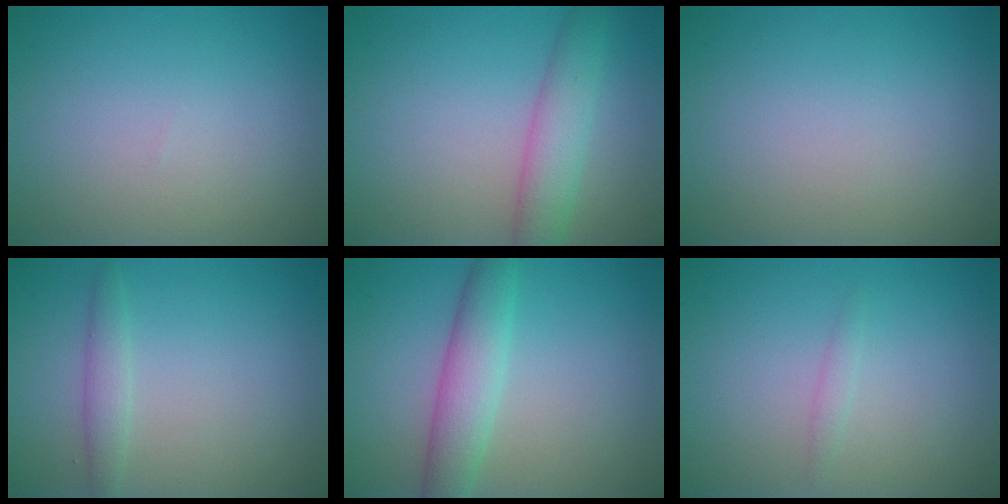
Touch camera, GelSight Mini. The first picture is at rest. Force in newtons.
{"total": 3.7, "press": 3.7, "slide": 0.1}
{"total": 0.0}
{"total": 1.7, "press": 1.7, "slide": 0.1}
{"total": 4.2, "press": 4.2, "slide": 0.4}
{"total": 0.7, "press": 0.7, "slide": 0.0}